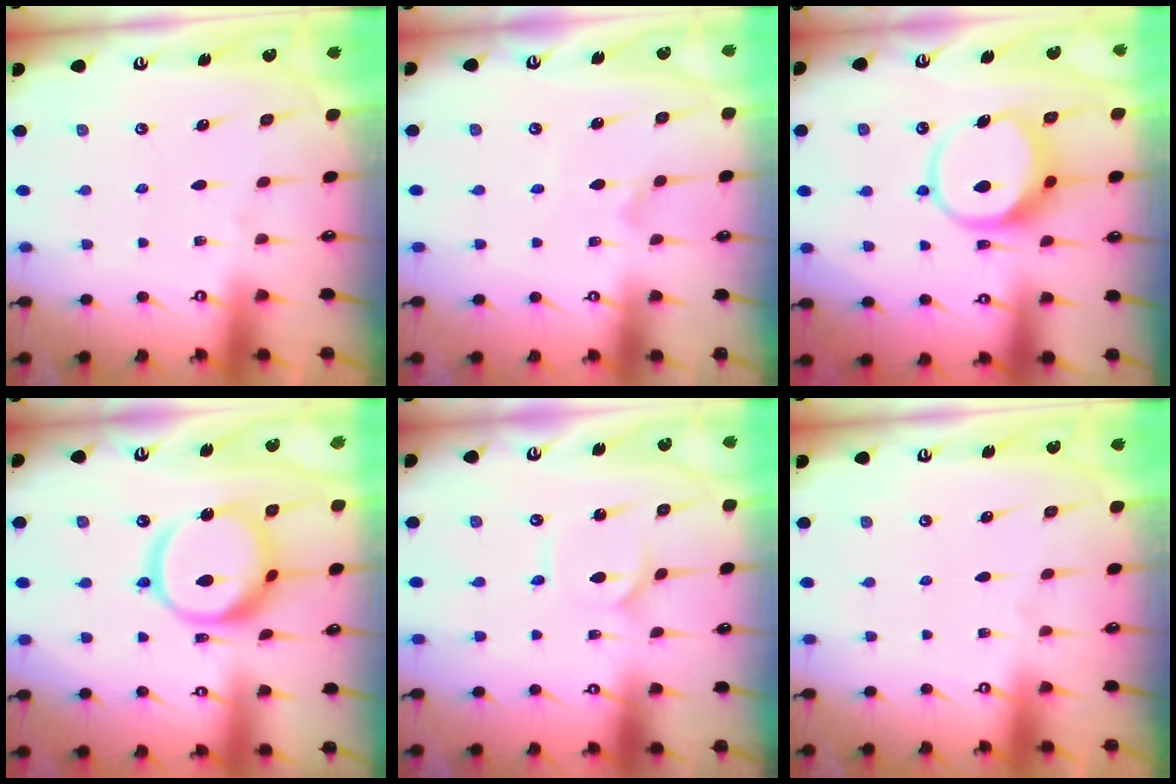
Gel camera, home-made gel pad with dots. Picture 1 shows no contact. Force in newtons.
{"total": 0.8, "press": 0.8, "slide": 0.1}
{"total": 9.9, "press": 9.8, "slide": 1.6}
{"total": 15.9, "press": 15.8, "slide": 1.7}
{"total": 2.3, "press": 2.2, "slide": 0.3}
{"total": 0.0}